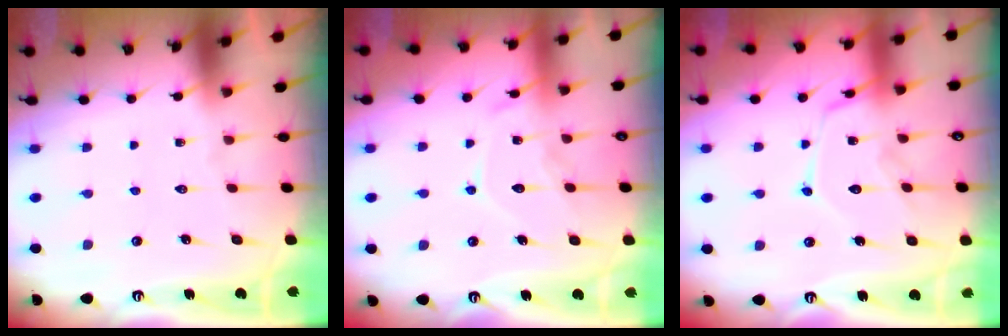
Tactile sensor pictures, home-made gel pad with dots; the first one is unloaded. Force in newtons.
{"total": 11.5, "press": 11.4, "slide": 1.1}
{"total": 12.1, "press": 12.1, "slide": 0.8}